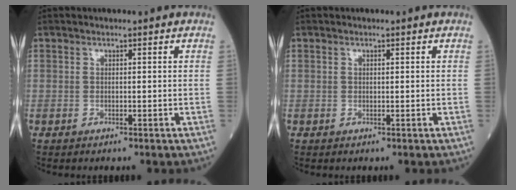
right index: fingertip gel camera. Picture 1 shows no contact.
{"total": 0.0}